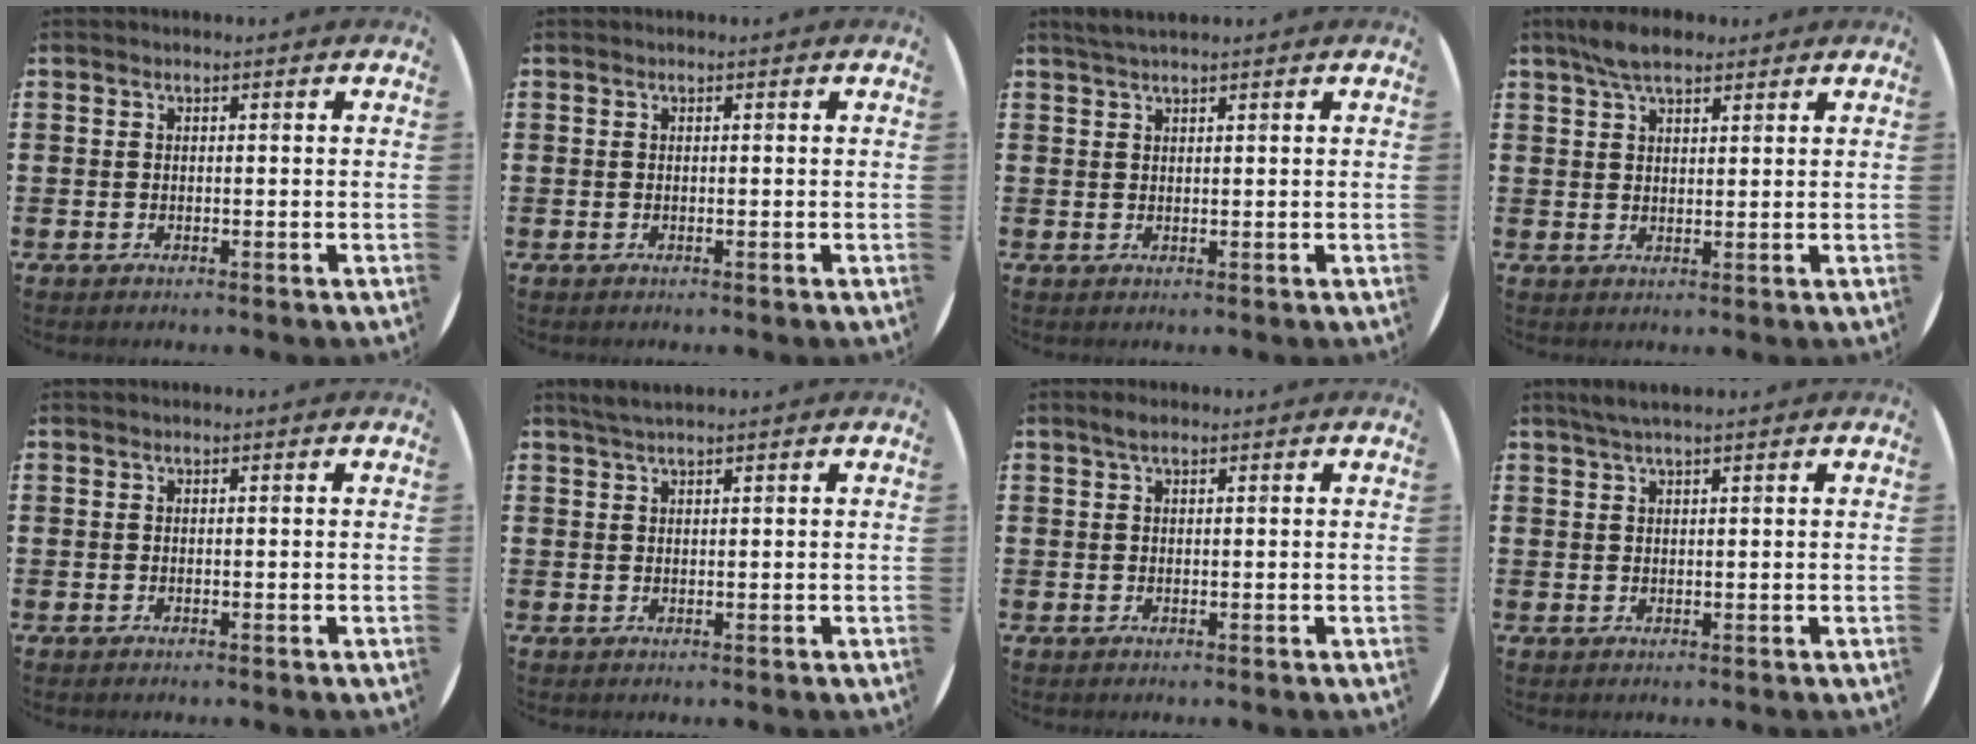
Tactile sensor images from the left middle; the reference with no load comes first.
{"total": 0.0}
{"total": 1.7, "force": [1.5, 0.0, 0.8], "torque": [-0.016, 0.002, 0.028]}
{"total": 4.9, "force": [3.8, 1.6, 2.6], "torque": [-0.058, 0.002, 0.070]}
{"total": 0.0}
{"total": 1.6, "force": [1.5, -0.1, 0.8], "torque": [-0.015, 0.002, 0.027]}
{"total": 1.2, "force": [0.8, 0.4, 0.8], "torque": [-0.016, 0.005, 0.012]}
{"total": 2.0, "force": [1.6, 0.0, 1.2], "torque": [-0.023, 0.004, 0.028]}